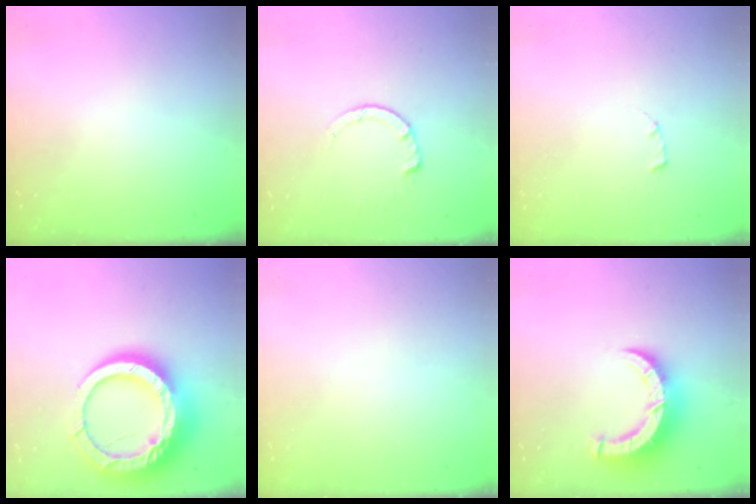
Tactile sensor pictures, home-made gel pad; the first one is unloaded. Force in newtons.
{"total": 3.3, "press": 3.3, "slide": 0.4}
{"total": 1.7, "press": 1.7, "slide": 0.2}
{"total": 22.8, "press": 22.7, "slide": 2.3}
{"total": 0.0}
{"total": 9.4, "press": 9.3, "slide": 1.0}